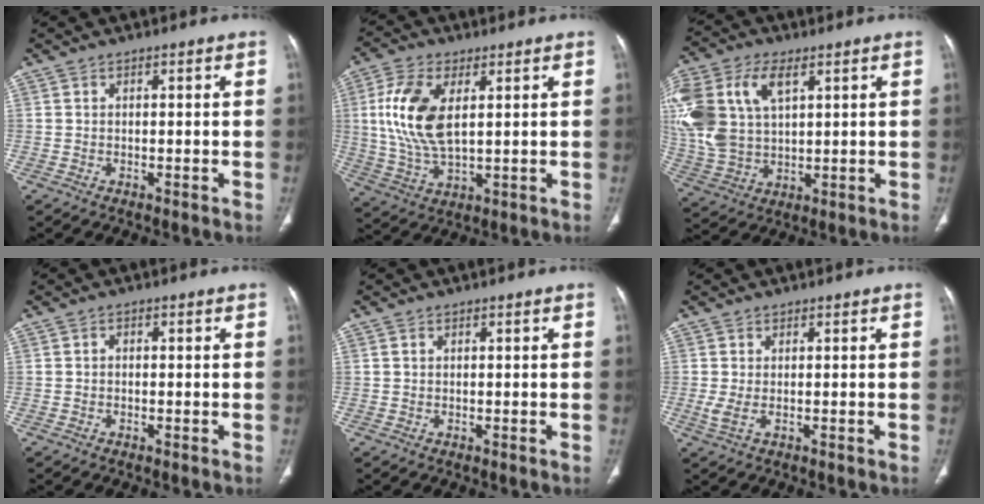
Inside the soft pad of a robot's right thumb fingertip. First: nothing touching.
{"total": 12.8, "force": [2.8, 6.4, 10.7], "torque": [-0.229, -0.008, 0.060]}
{"total": 20.1, "force": [6.7, 12.3, 14.3], "torque": [-0.342, 0.007, 0.131]}
{"total": 0.8, "force": [-0.1, 0.7, 0.4], "torque": [-0.003, 0.003, -0.005]}
{"total": 0.5, "force": [0.2, 0.4, 0.3], "torque": [-0.004, 0.000, 0.004]}
{"total": 1.9, "force": [0.0, 0.6, 1.8], "torque": [-0.051, -0.005, 0.004]}